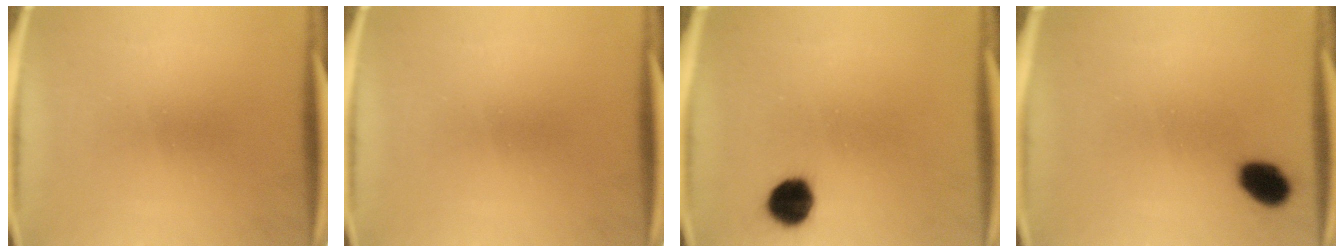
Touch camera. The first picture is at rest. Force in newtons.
{"total": 0.0}
{"total": 6.9}
{"total": 6.1}